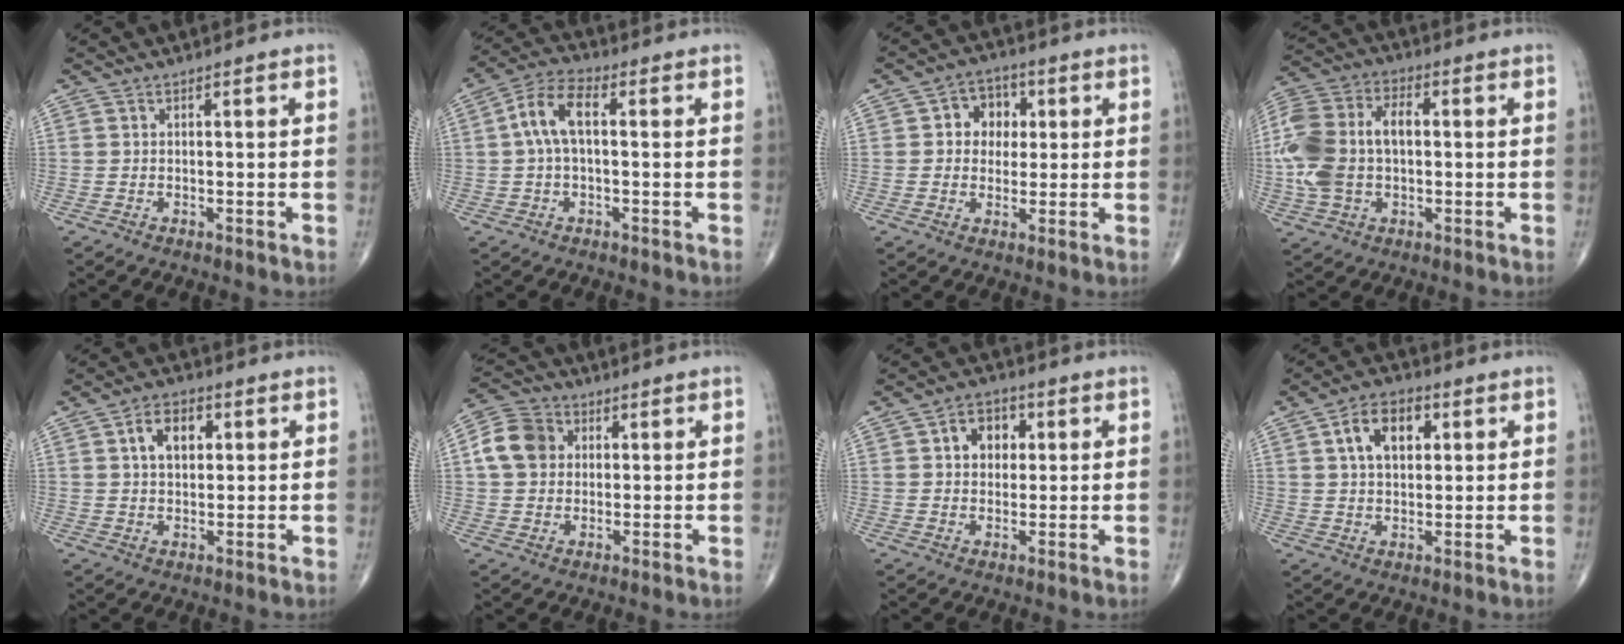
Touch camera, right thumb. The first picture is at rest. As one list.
[{"total": 7.4, "force": [0.6, 3.4, 6.6], "torque": [-0.133, 0.027, 0.004]}, {"total": 6.9, "force": [1.2, 5.8, 3.5], "torque": [-0.005, 0.006, 0.011]}, {"total": 15.4, "force": [-0.2, 9.6, 12.0], "torque": [-0.261, 0.030, -0.007]}, {"total": 6.6, "force": [2.0, 4.2, 4.7], "torque": [-0.059, 0.003, 0.029]}, {"total": 8.4, "force": [1.5, 7.0, 4.3], "torque": [-0.068, 0.011, 0.018]}, {"total": 6.4, "force": [1.6, 4.8, 3.8], "torque": [-0.023, 0.004, 0.019]}, {"total": 9.0, "force": [2.8, 5.5, 6.4], "torque": [-0.086, 0.002, 0.043]}]